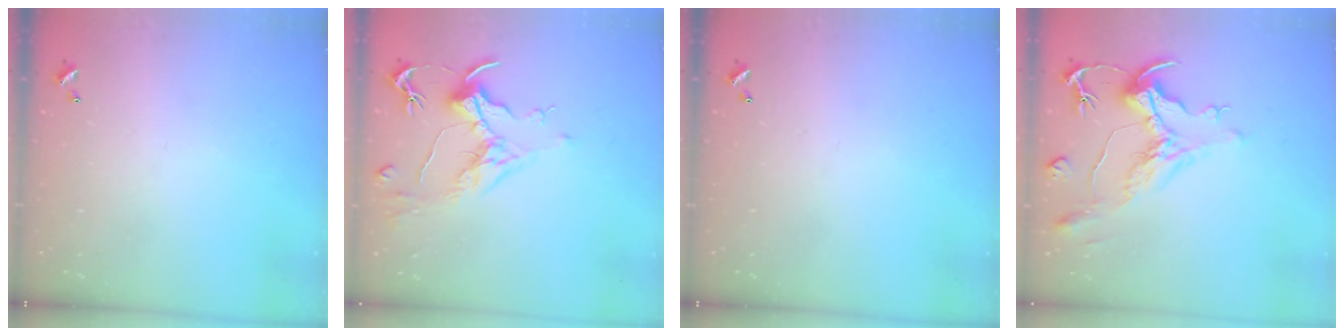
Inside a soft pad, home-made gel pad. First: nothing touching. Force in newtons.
{"total": 1.8, "press": 1.6, "slide": 0.9}
{"total": 0.0}
{"total": 1.8, "press": 0.8, "slide": 1.5}